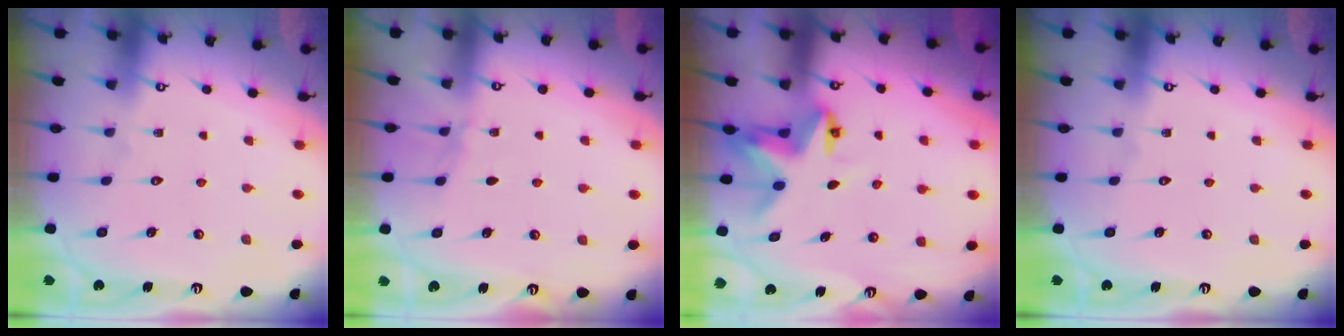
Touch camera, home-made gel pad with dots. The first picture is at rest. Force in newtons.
{"total": 2.5, "press": 2.5, "slide": 0.5}
{"total": 4.2, "press": 4.2, "slide": 0.4}
{"total": 0.0}